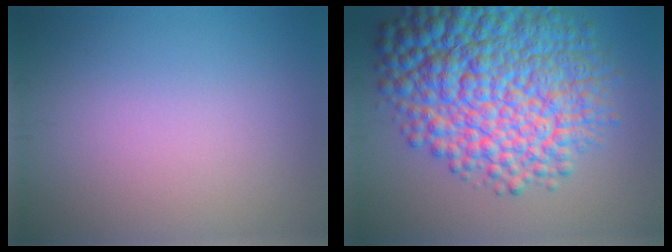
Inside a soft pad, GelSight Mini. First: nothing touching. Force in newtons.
{"total": 13.8, "press": 13.8, "slide": 0.3}